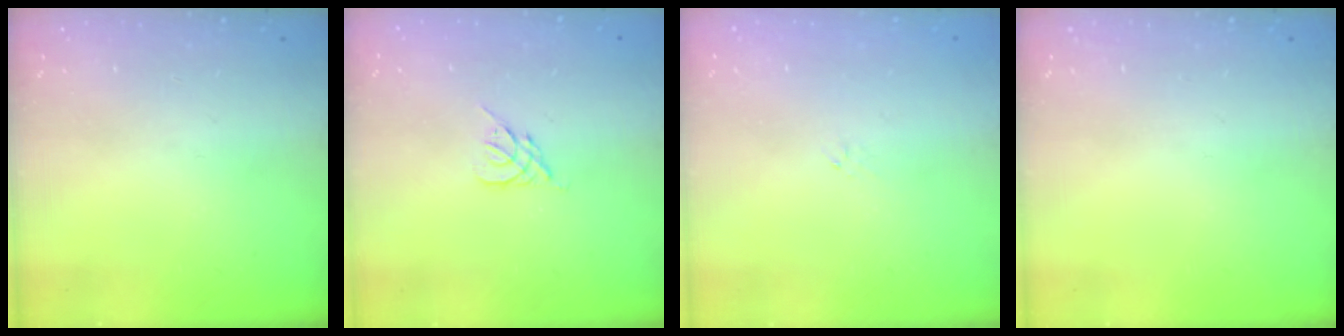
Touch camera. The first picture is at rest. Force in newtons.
{"total": 2.6, "press": 2.5, "slide": 0.7}
{"total": 0.7, "press": 0.5, "slide": 0.4}
{"total": 0.0}